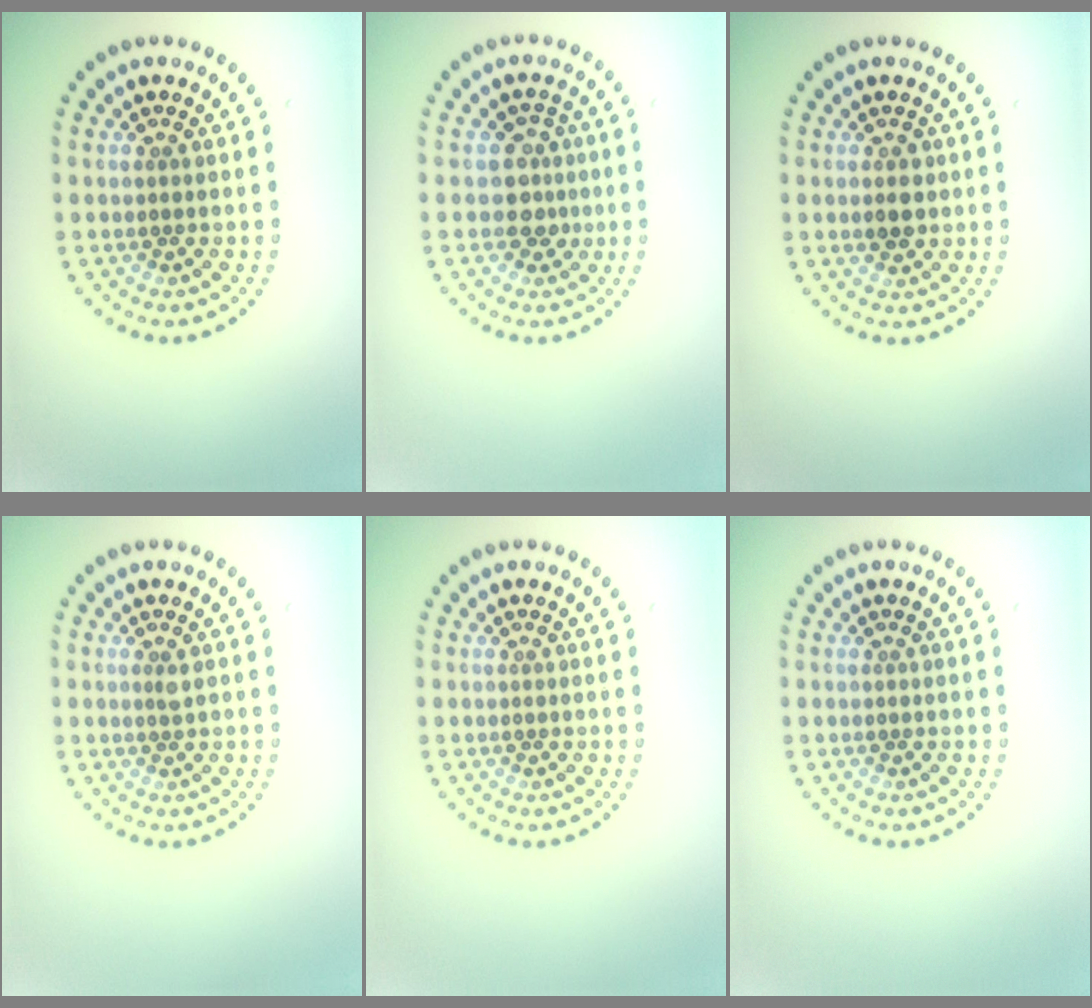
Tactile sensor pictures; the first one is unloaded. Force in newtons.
{"total": 2.4, "press": 2.1, "slide": 1.2}
{"total": 1.7, "press": 1.7, "slide": 0.2}
{"total": 0.7, "press": 0.5, "slide": 0.5}
{"total": 0.0}
{"total": 0.0}